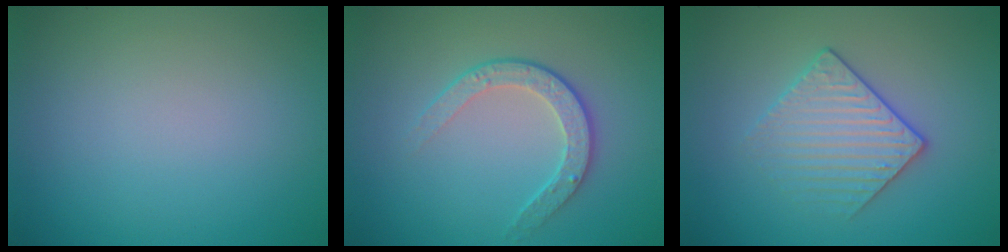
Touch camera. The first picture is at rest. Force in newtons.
{"total": 2.6, "press": 2.0, "slide": 1.7}
{"total": 3.0, "press": 2.8, "slide": 1.1}